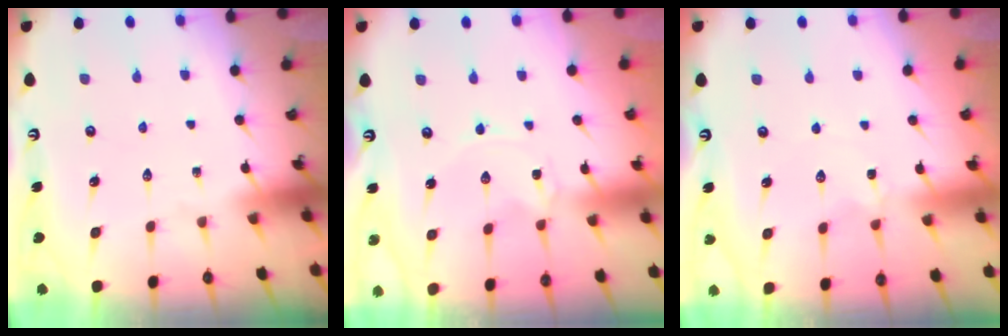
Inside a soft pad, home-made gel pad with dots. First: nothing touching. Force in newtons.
{"total": 0.0}
{"total": 2.2, "press": 2.2, "slide": 0.4}